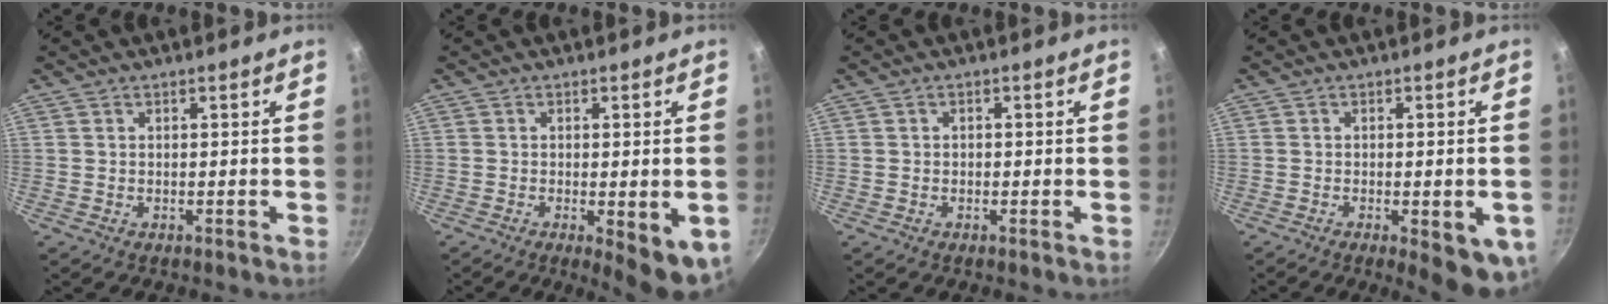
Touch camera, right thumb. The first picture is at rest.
{"total": 8.4, "force": [-2.4, 2.4, 7.7], "torque": [-0.084, -0.008, -0.023]}
{"total": 0.6, "force": [-0.3, 0.6, 0.2], "torque": [-0.004, 0.002, -0.005]}
{"total": 9.3, "force": [-3.3, 3.0, 8.2], "torque": [-0.079, 0.002, -0.038]}